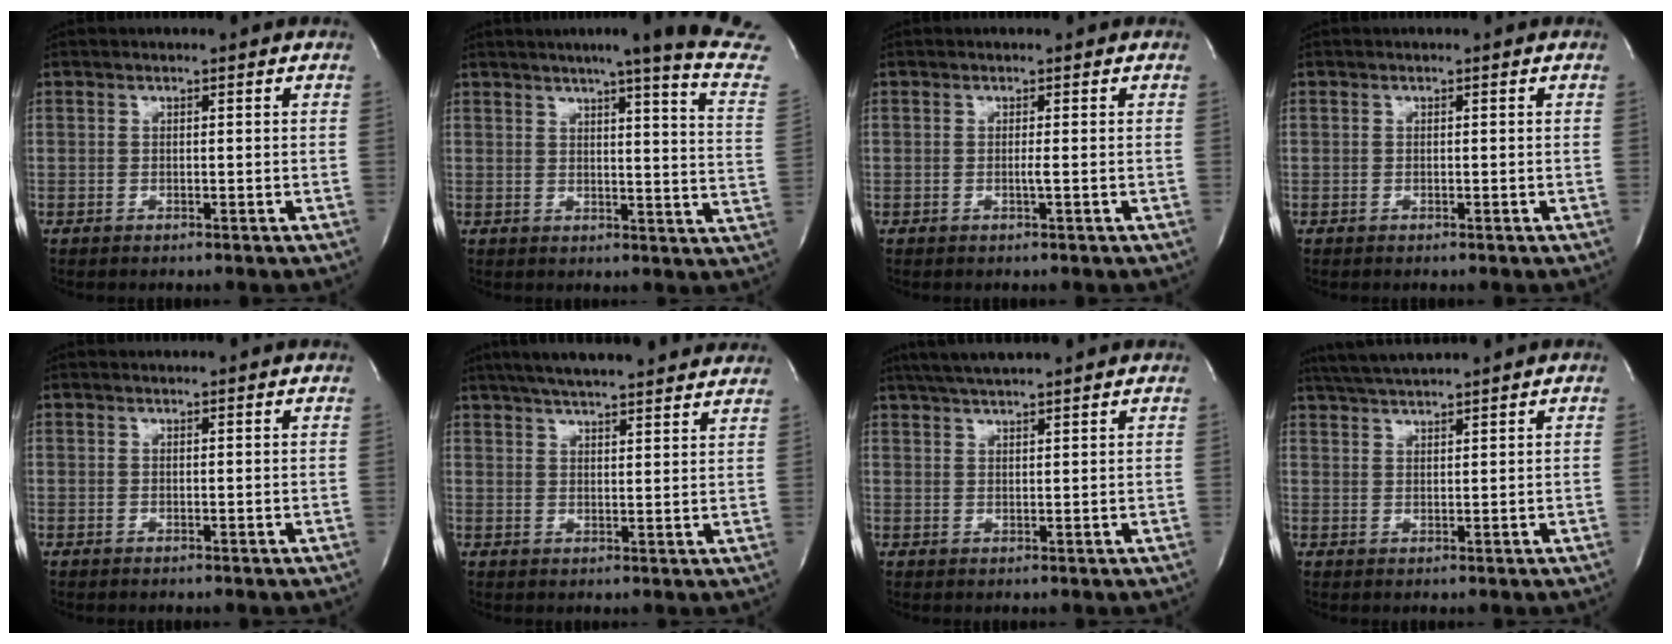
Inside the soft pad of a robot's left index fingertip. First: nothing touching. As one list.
[{"total": 17.5, "force": [14.4, -1.3, 9.9], "torque": [-0.135, -0.062, 0.158]}, {"total": 0.6, "force": [-0.1, -0.3, 0.6], "torque": [-0.010, -0.002, -0.004]}, {"total": 0.0}, {"total": 2.8, "force": [2.7, 0.2, 0.5], "torque": [-0.014, 0.016, 0.030]}, {"total": 20.5, "force": [18.1, 2.6, 9.3], "torque": [-0.150, 0.037, 0.241]}, {"total": 8.8, "force": [7.7, 0.2, 4.2], "torque": [-0.074, 0.032, 0.117]}, {"total": 6.7, "force": [6.2, -0.7, 2.5], "torque": [-0.051, 0.024, 0.109]}]